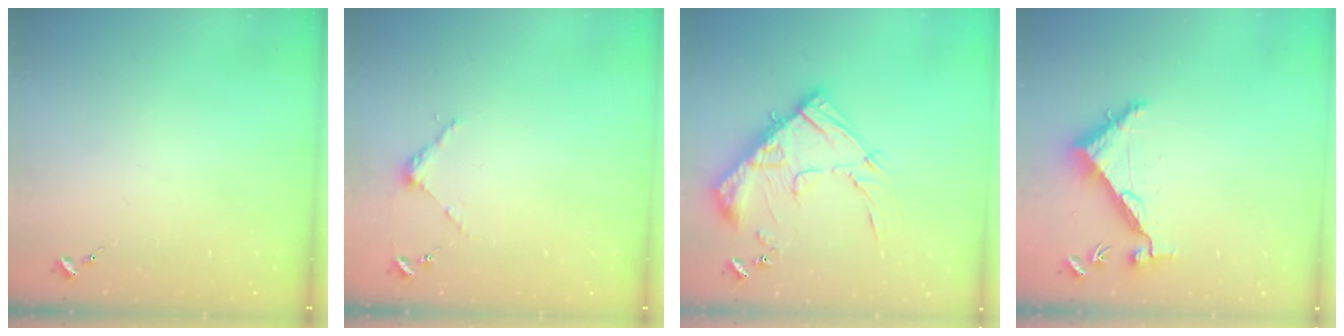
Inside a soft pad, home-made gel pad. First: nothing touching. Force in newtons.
{"total": 3.9, "press": 3.9, "slide": 0.2}
{"total": 19.3, "press": 19.2, "slide": 2.0}
{"total": 7.2, "press": 7.2, "slide": 0.3}